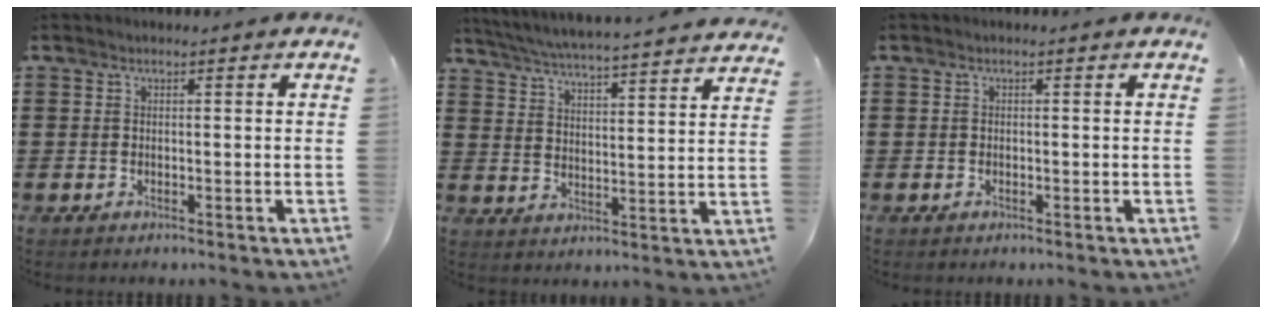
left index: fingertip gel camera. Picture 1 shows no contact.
{"total": 5.1, "force": [4.9, -0.8, 1.3], "torque": [-0.050, -0.040, 0.080]}
{"total": 0.0}